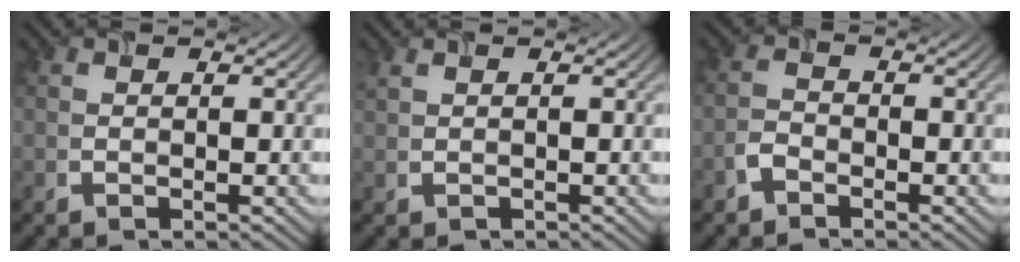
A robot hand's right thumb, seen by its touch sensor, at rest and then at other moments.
{"total": 1.0, "force": [0.7, 0.5, 0.5], "torque": [-0.019, 0.004, 0.019]}
{"total": 2.0, "force": [-1.6, 0.9, 0.7], "torque": [-0.012, 0.003, -0.037]}